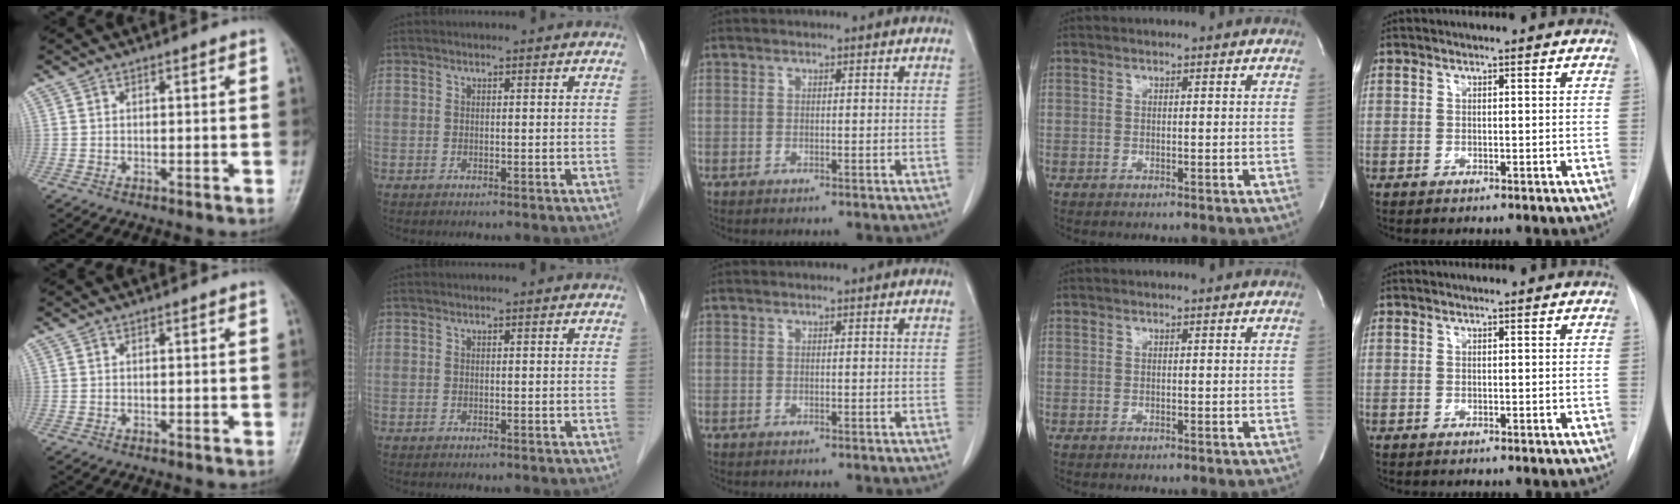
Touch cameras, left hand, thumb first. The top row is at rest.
{}